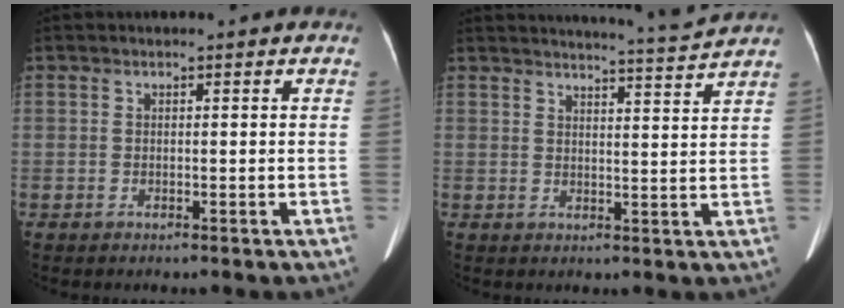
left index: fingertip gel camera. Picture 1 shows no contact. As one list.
[{"total": 7.7, "force": [7.3, -2.0, 1.2], "torque": [-0.027, -0.024, 0.096]}]